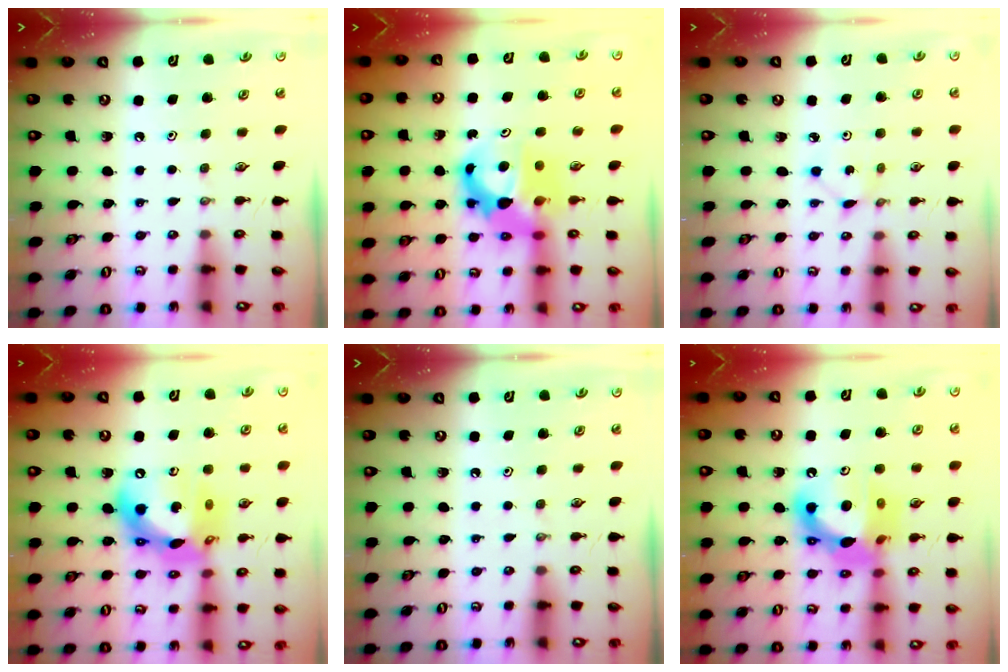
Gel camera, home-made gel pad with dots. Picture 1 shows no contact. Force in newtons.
{"total": 9.3, "press": 9.3, "slide": 0.6}
{"total": 1.0, "press": 1.0, "slide": 0.1}
{"total": 17.1, "press": 17.0, "slide": 2.1}
{"total": 0.0}
{"total": 14.9, "press": 14.8, "slide": 1.4}